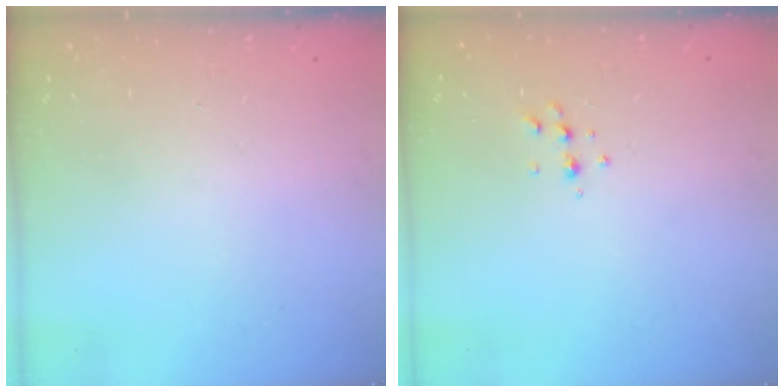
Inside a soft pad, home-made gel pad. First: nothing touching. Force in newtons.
{"total": 4.7, "press": 4.6, "slide": 0.9}